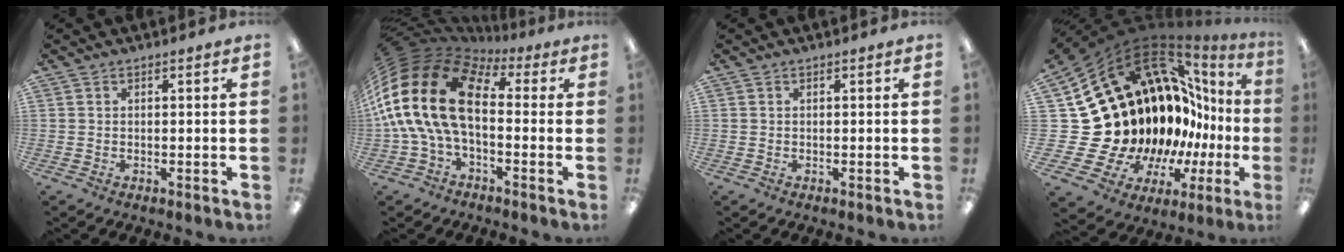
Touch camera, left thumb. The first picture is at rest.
{"total": 22.2, "force": [1.6, 12.9, 18.0], "torque": [-0.390, -0.002, 0.031]}
{"total": 0.0}
{"total": 23.5, "force": [3.0, 17.4, 15.5], "torque": [-0.224, -0.136, 0.157]}